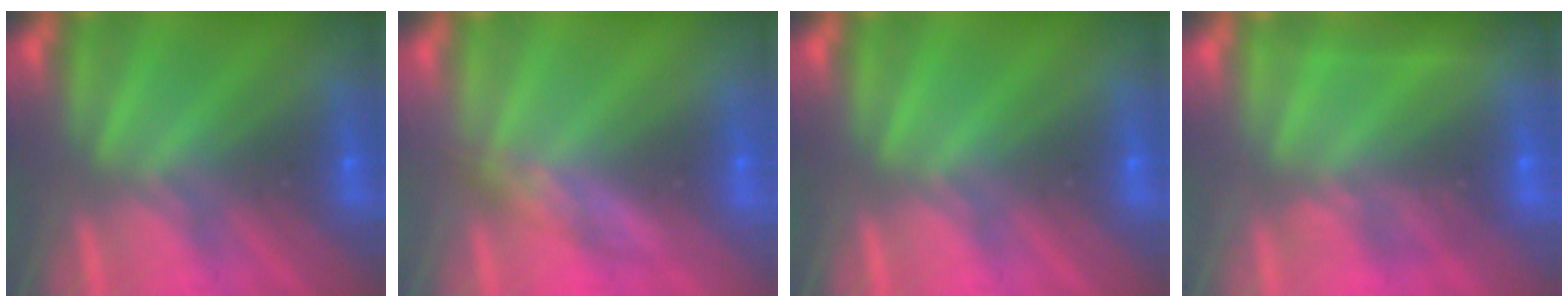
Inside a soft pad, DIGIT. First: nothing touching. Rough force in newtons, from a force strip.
{"total": 2.8}
{"total": 0.0}
{"total": 2.2}